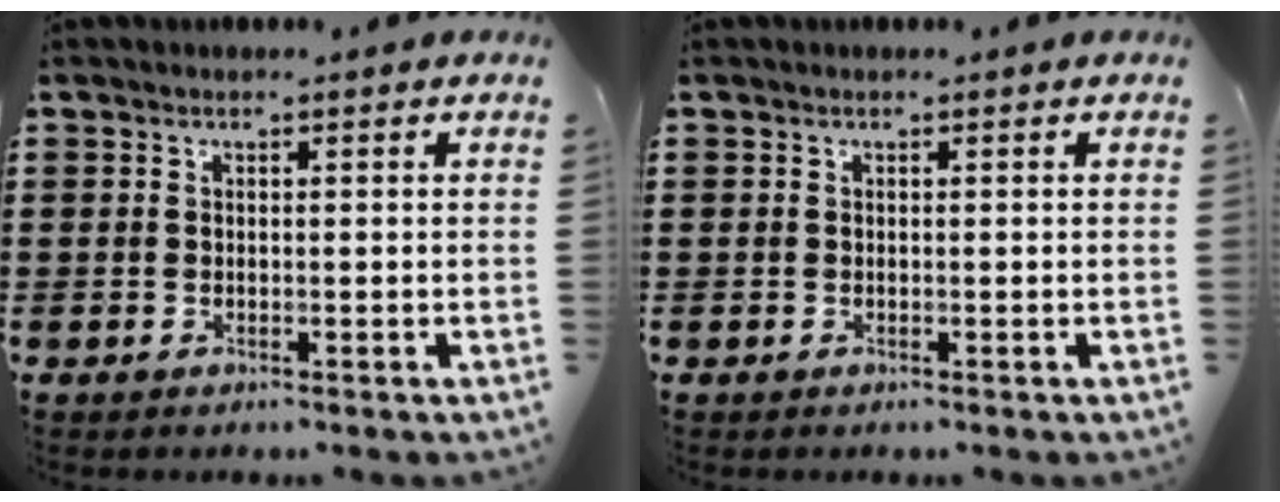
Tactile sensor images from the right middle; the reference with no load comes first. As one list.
[{"total": 0.0}]